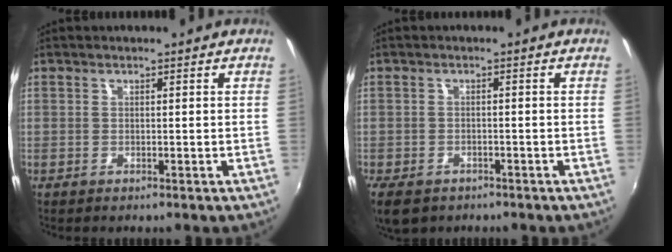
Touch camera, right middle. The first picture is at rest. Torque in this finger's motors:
{"motor_torque": [0.92, -1.03, 0.19, 0.10]}